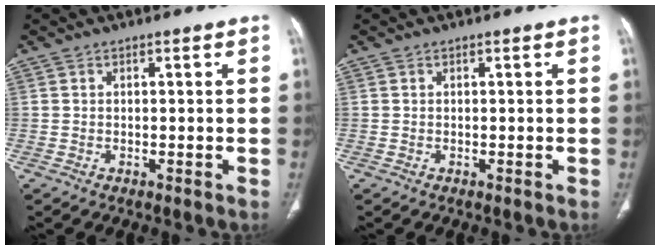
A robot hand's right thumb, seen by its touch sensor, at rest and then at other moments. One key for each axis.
{"total": 0.0}